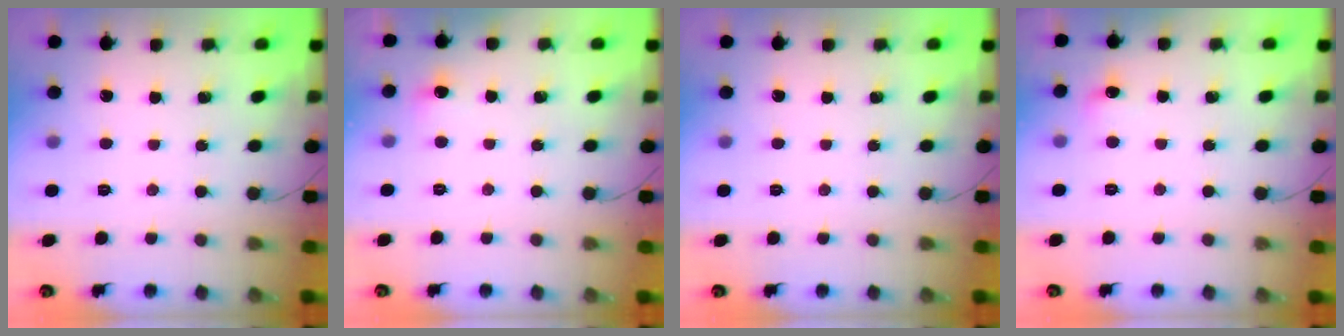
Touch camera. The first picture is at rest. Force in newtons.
{"total": 6.0, "press": 4.2, "slide": 4.2}
{"total": 0.0}
{"total": 4.8, "press": 4.6, "slide": 1.4}